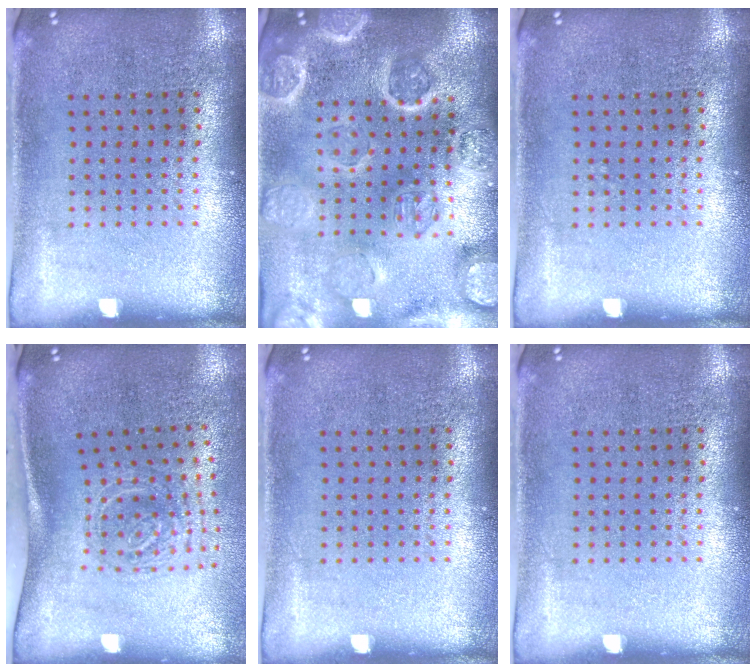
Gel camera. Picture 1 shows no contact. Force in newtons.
{"total": 4.4, "press": 4.0, "slide": 1.8}
{"total": 0.0}
{"total": 1.9, "press": 1.3, "slide": 1.4}
{"total": 0.0}
{"total": 0.0}